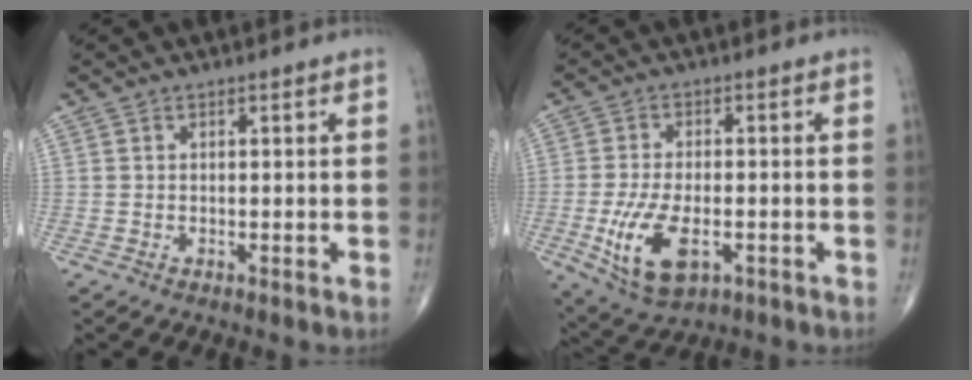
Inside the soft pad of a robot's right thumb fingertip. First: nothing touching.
{"total": 11.1, "force": [-3.3, 5.6, 9.1], "torque": [-0.173, -0.002, -0.047]}